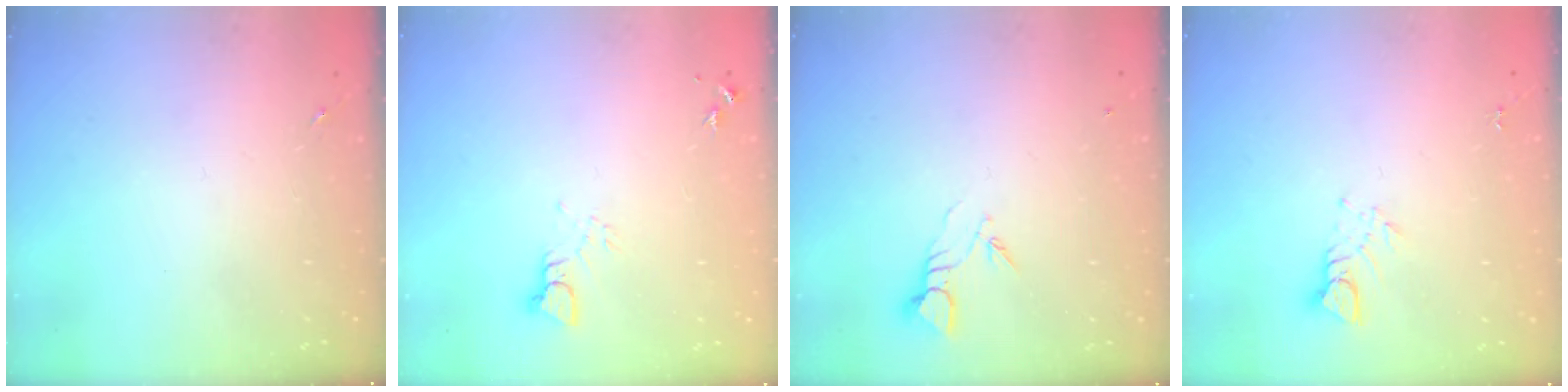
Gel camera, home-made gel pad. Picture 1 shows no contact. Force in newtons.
{"total": 3.4, "press": 3.4, "slide": 0.3}
{"total": 3.9, "press": 3.9, "slide": 0.3}
{"total": 3.5, "press": 3.5, "slide": 0.3}